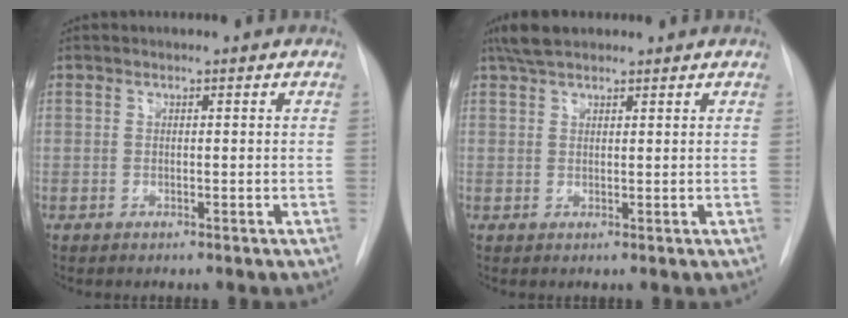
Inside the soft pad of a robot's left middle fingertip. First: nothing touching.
{"total": 4.0, "force": [3.2, 1.5, 1.9], "torque": [-0.040, 0.019, 0.060]}